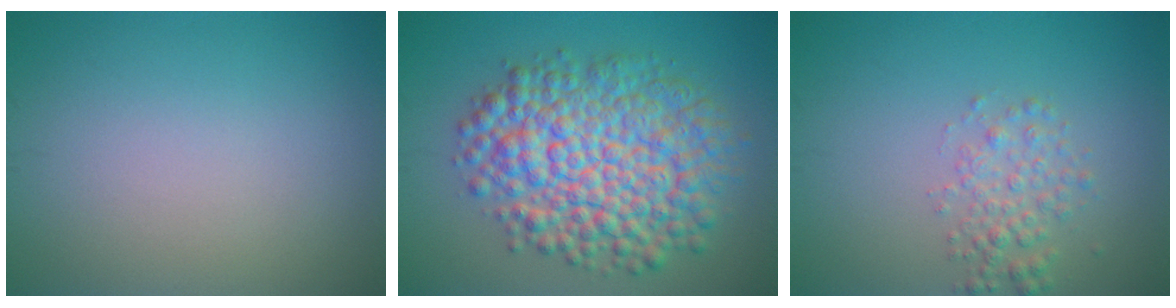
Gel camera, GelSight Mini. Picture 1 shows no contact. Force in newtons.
{"total": 10.1, "press": 10.1, "slide": 0.2}
{"total": 2.3, "press": 2.3, "slide": 0.1}